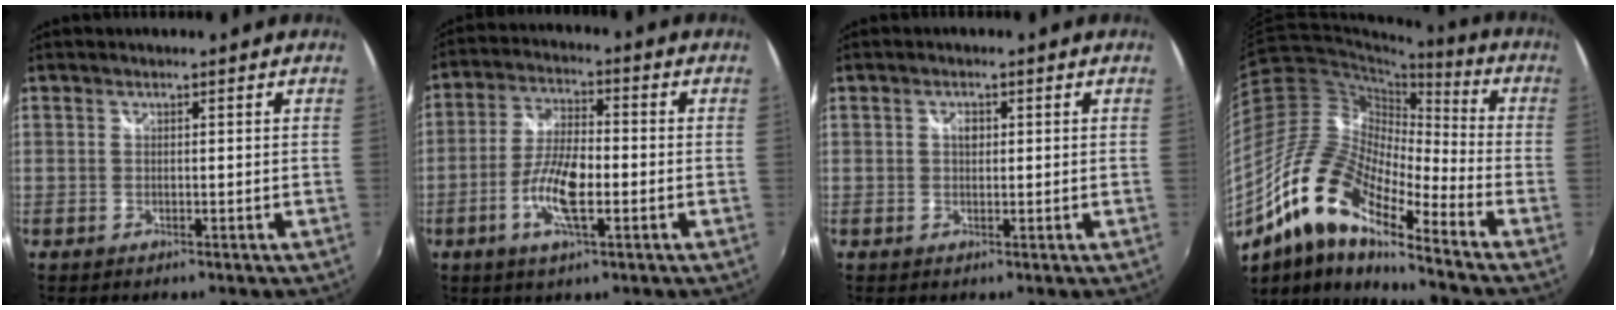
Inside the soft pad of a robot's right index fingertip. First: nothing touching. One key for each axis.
{"total": 9.3, "fx": -3.0, "fy": 2.7, "fz": 8.4, "tx": -0.172, "ty": 0.000, "tz": -0.059}
{"total": 1.5, "fx": 0.3, "fy": 1.1, "fz": 1.0, "tx": -0.017, "ty": 0.003, "tz": 0.002}
{"total": 16.8, "fx": -10.8, "fy": 4.9, "fz": 11.9, "tx": -0.215, "ty": -0.001, "tz": -0.225}